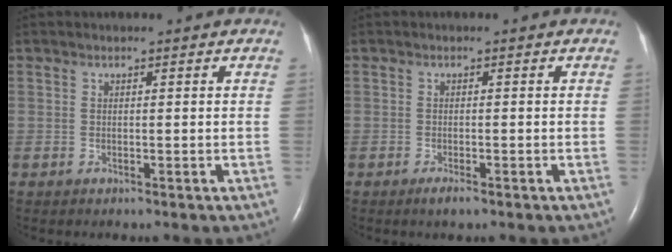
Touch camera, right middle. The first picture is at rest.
{"total": 1.6, "force": [-1.1, 0.3, 1.1], "torque": [-0.027, -0.004, -0.018]}